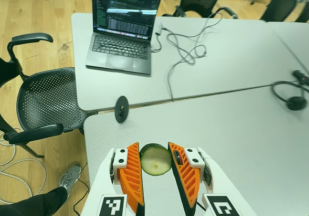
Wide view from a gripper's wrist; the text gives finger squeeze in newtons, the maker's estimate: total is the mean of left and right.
{"total": 8.7, "left": 8.9, "right": 8.5}